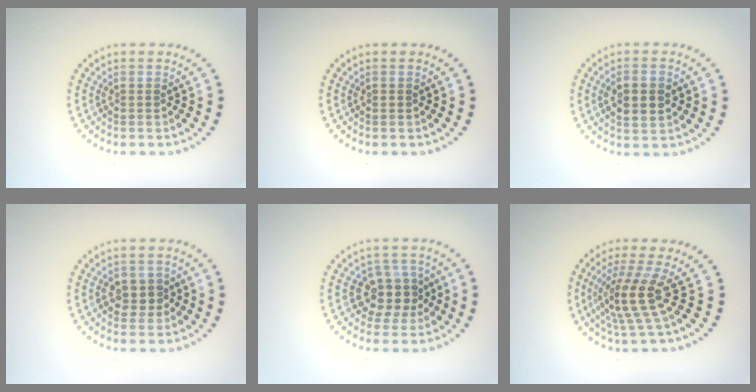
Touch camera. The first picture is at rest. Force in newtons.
{"total": 0.5, "press": 0.4, "slide": 0.3}
{"total": 3.2, "press": 3.2, "slide": 0.2}
{"total": 2.6, "press": 2.6, "slide": 0.3}
{"total": 4.0, "press": 3.7, "slide": 1.4}
{"total": 4.3, "press": 3.0, "slide": 3.0}